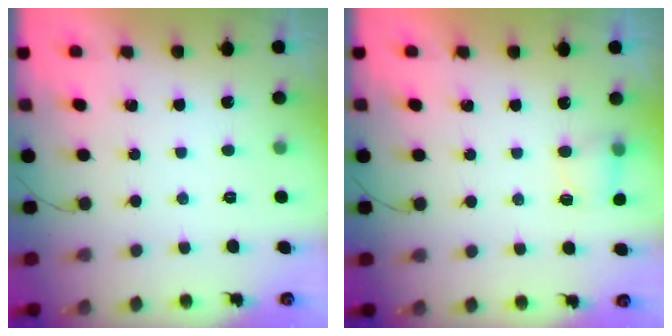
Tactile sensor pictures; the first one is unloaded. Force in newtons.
{"total": 5.3, "press": 5.1, "slide": 1.3}